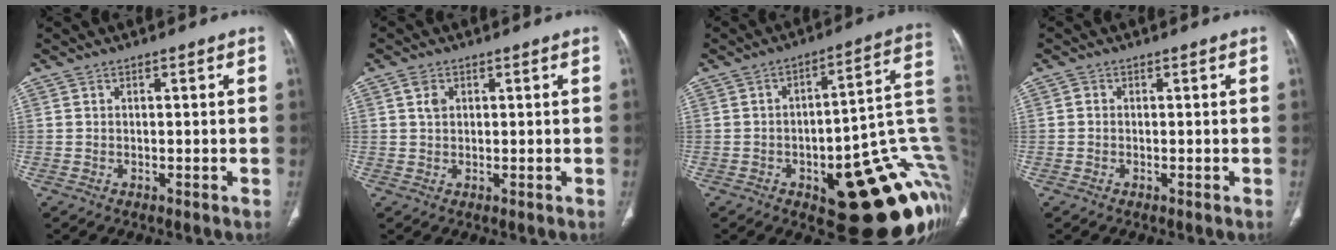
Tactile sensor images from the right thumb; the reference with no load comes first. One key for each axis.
{"total": 2.2, "fx": 0.8, "fy": 1.6, "fz": 1.3, "tx": -0.022, "ty": 0.000, "tz": 0.016}
{"total": 27.0, "fx": -5.5, "fy": 10.6, "fz": 24.2, "tx": -0.196, "ty": 0.036, "tz": -0.059}
{"total": 0.6, "fx": -0.1, "fy": 0.5, "fz": 0.2, "tx": -0.003, "ty": 0.001, "tz": -0.005}